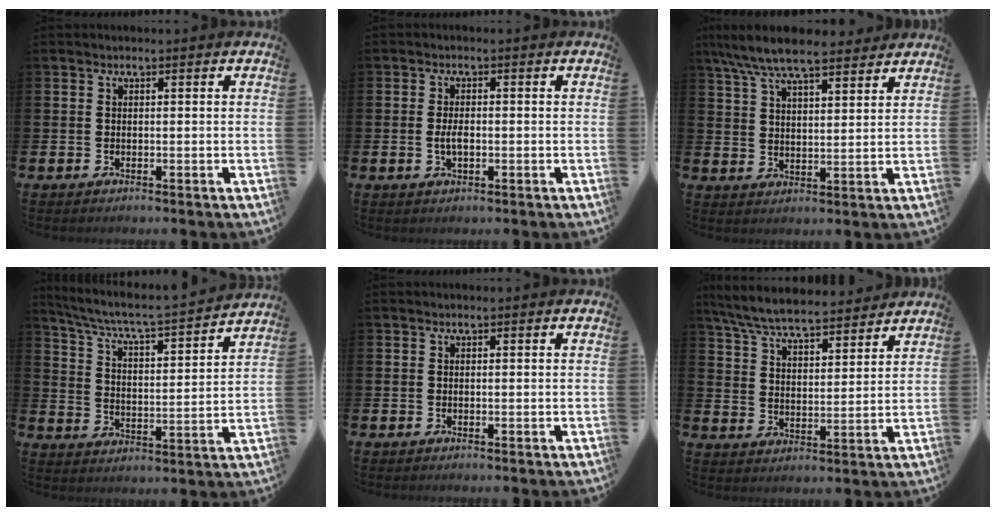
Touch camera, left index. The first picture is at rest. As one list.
[{"total": 2.4, "force": [-0.3, 1.2, 2.1], "torque": [-0.037, 0.000, -0.006]}, {"total": 8.2, "force": [7.4, 1.7, 3.1], "torque": [-0.081, -0.028, 0.133]}, {"total": 5.9, "force": [5.5, 0.4, 2.3], "torque": [-0.074, -0.045, 0.085]}, {"total": 0.0}, {"total": 7.2, "force": [6.8, 1.0, 2.1], "torque": [-0.073, -0.038, 0.122]}]